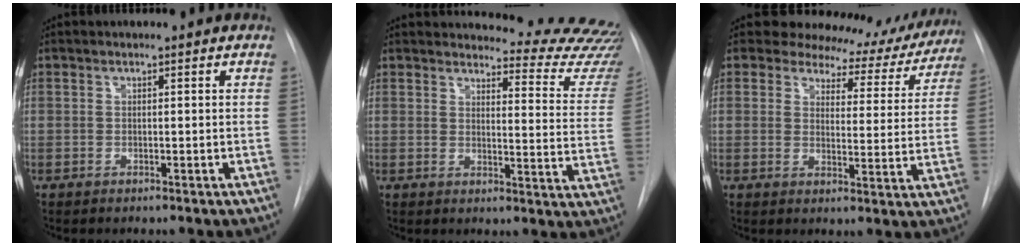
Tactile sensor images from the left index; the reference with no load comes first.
{"total": 17.7, "force": [17.4, 1.8, 2.6], "torque": [-0.008, -0.125, 0.170]}
{"total": 13.7, "force": [12.6, 5.0, 1.9], "torque": [0.004, -0.023, 0.127]}